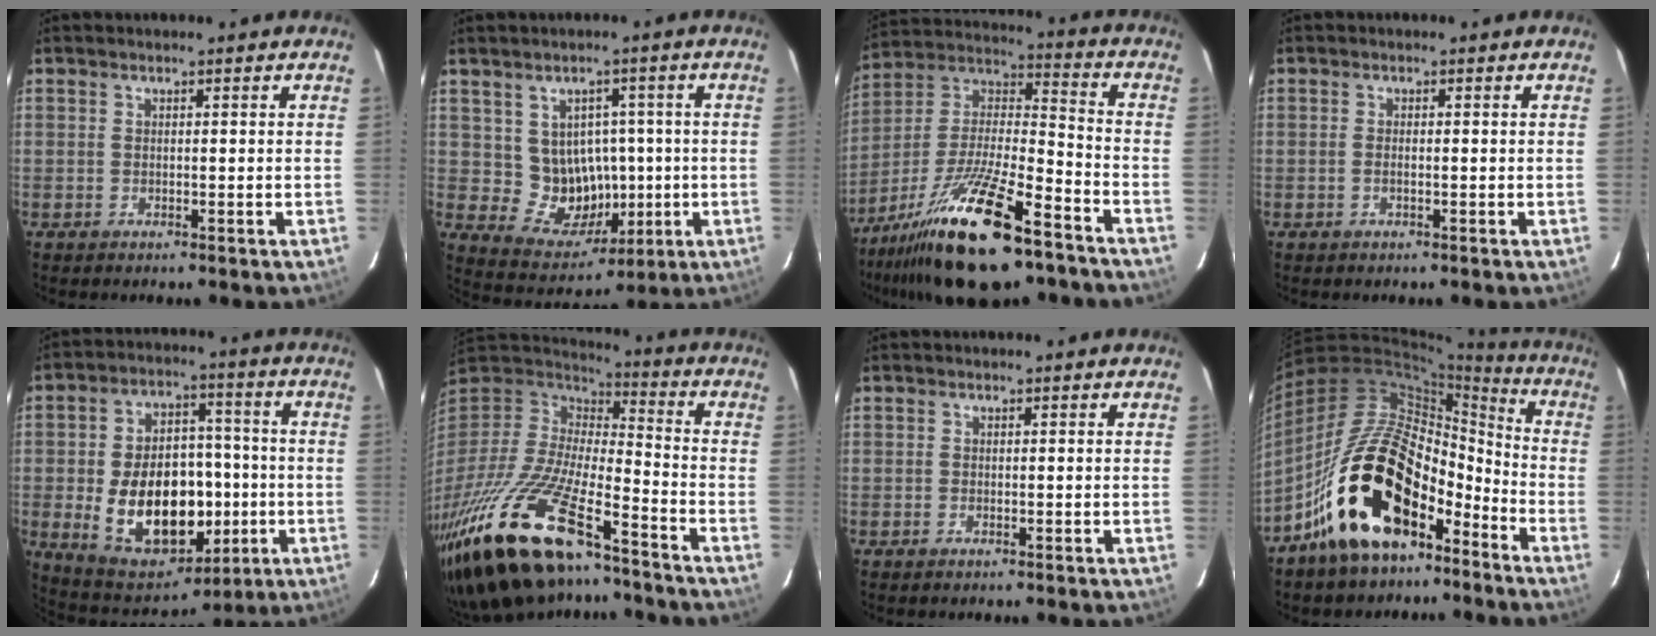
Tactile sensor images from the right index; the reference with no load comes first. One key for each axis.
{"total": 9.9, "fx": 0.0, "fy": 9.2, "fz": 3.7, "tx": -0.075, "ty": 0.003, "tz": 0.019}
{"total": 23.8, "fx": -16.1, "fy": 6.4, "fz": 16.3, "tx": -0.310, "ty": -0.016, "tz": -0.276}
{"total": 0.7, "fx": -0.1, "fy": 0.2, "fz": 0.7, "tx": -0.015, "ty": 0.001, "tz": -0.004}
{"total": 20.5, "fx": -3.7, "fy": 13.6, "fz": 15.0, "tx": -0.296, "ty": 0.018, "tz": -0.028}
{"total": 30.2, "fx": -21.0, "fy": 9.1, "fz": 19.7, "tx": -0.400, "ty": -0.060, "tz": -0.365}
{"total": 0.0}
{"total": 22.7, "fx": -13.2, "fy": 11.8, "fz": 14.1, "tx": -0.262, "ty": 0.020, "tz": -0.223}